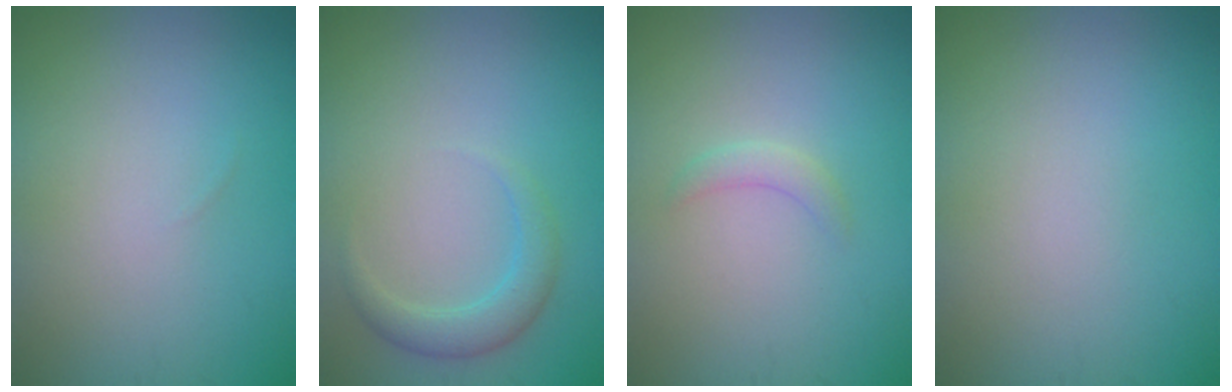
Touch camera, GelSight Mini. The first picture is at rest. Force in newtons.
{"total": 2.4, "press": 2.4, "slide": 0.1}
{"total": 1.2, "press": 1.2, "slide": 0.0}
{"total": 0.0}